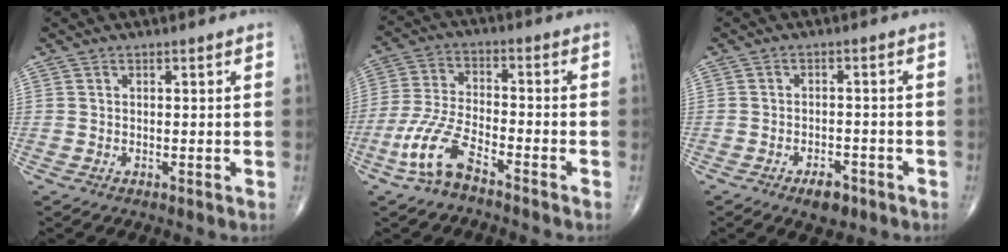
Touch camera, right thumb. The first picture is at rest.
{"total": 9.3, "force": [-5.8, 3.2, 6.4], "torque": [-0.156, 0.030, -0.120]}
{"total": 4.3, "force": [-2.7, 2.2, 2.6], "torque": [-0.031, 0.011, -0.040]}